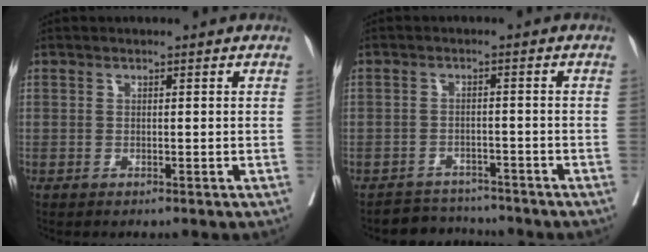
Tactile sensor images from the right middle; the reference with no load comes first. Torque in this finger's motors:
{"motor_torque": [0.14, -0.20, -0.07, -0.08]}